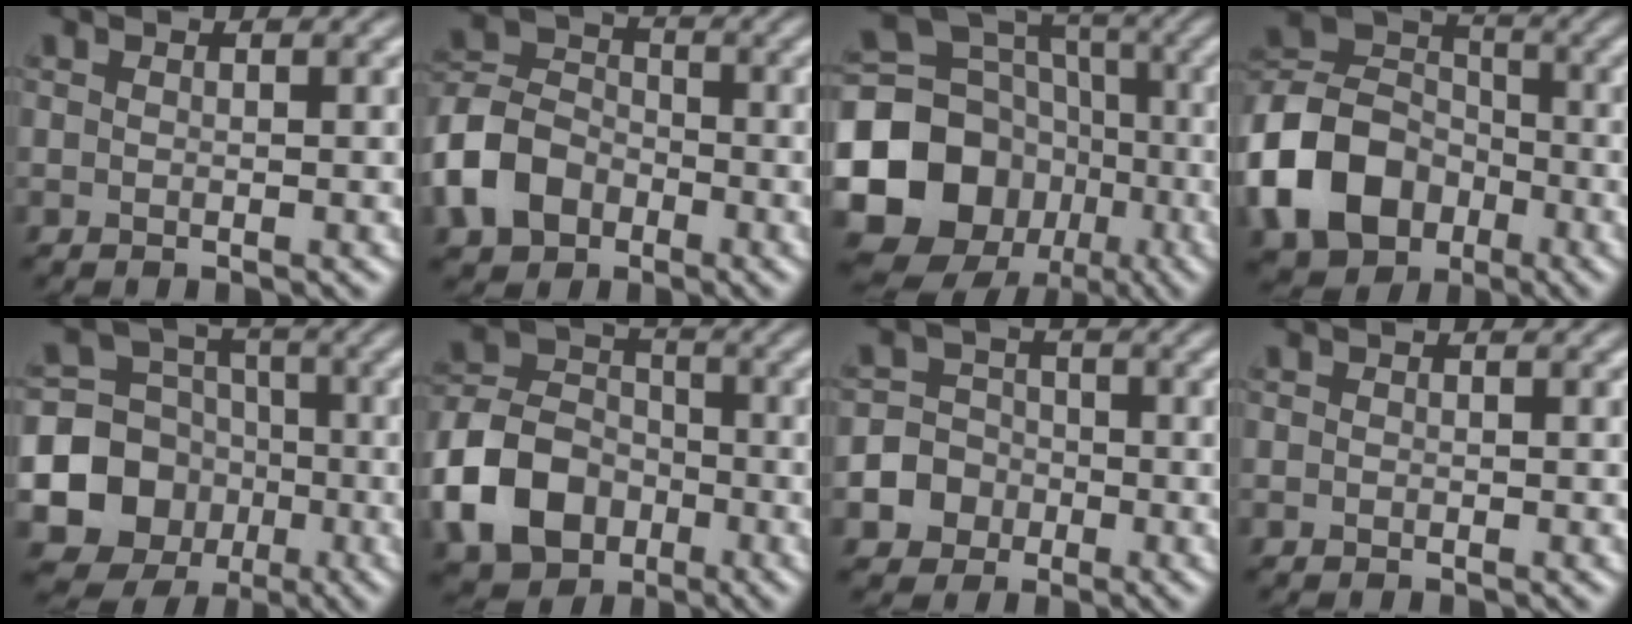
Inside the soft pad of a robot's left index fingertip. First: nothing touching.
{"total": 5.6, "force": [-3.3, 3.9, 2.2], "torque": [-0.061, 0.007, -0.065]}
{"total": 15.4, "force": [-4.9, 13.5, 5.4], "torque": [-0.134, -0.013, -0.092]}
{"total": 9.3, "force": [-4.3, 7.0, 4.4], "torque": [-0.098, 0.009, -0.090]}
{"total": 11.8, "force": [-4.0, 10.9, 2.3], "torque": [-0.065, -0.026, -0.075]}
{"total": 7.6, "force": [-3.7, 5.6, 3.6], "torque": [-0.080, 0.003, -0.071]}
{"total": 4.5, "force": [-2.7, 3.6, 0.0], "torque": [0.012, -0.003, -0.051]}
{"total": 0.6, "force": [-0.4, -0.2, -0.4], "torque": [0.000, -0.005, 0.001]}